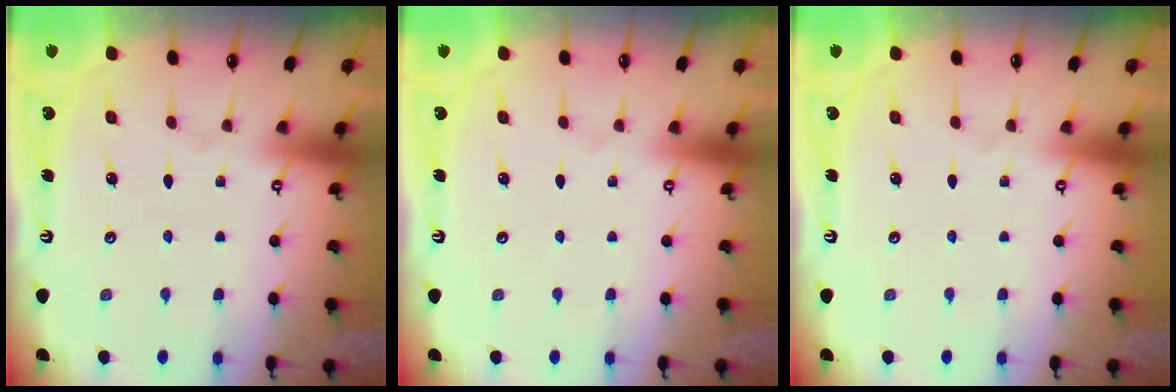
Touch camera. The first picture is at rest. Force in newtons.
{"total": 0.0}
{"total": 0.0}